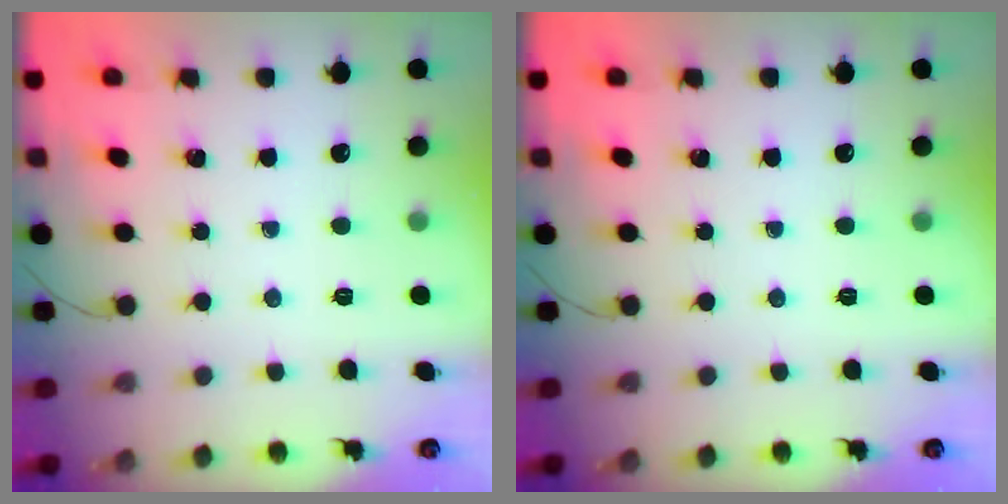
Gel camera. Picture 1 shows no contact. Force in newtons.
{"total": 0.0}